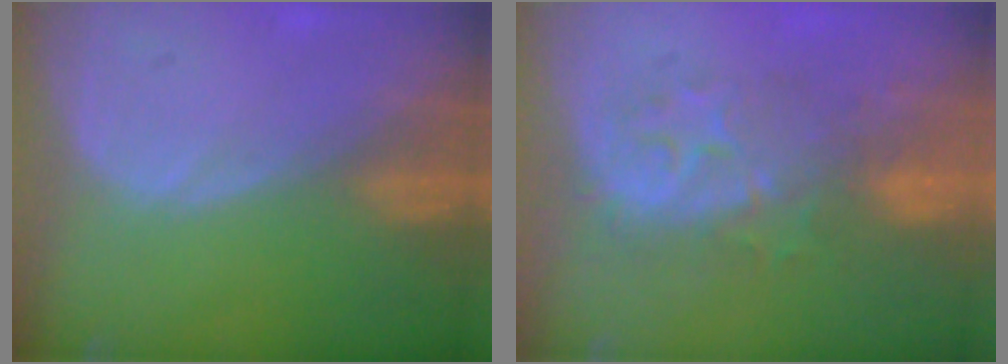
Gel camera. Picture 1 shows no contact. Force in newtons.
{"total": 8.0, "press": 7.9, "slide": 1.6}